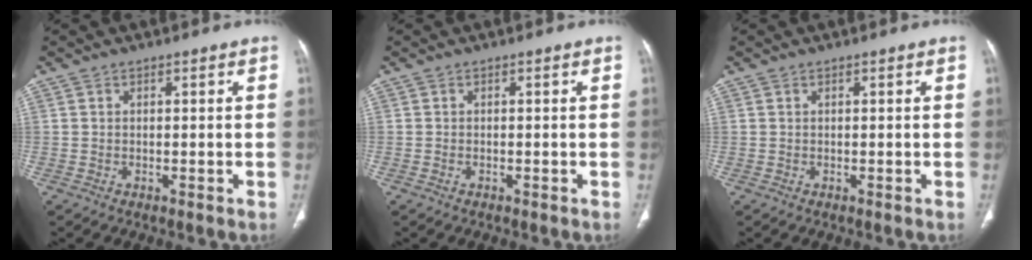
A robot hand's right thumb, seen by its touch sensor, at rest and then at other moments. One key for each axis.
{"total": 0.0}
{"total": 0.0}